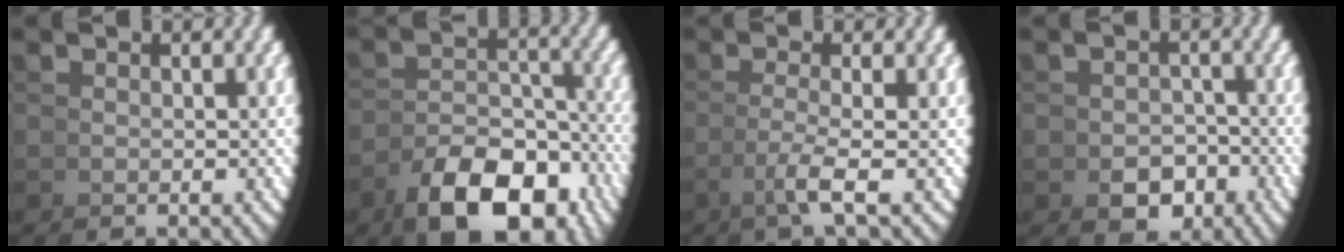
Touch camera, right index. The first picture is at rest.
{"total": 8.3, "force": [-4.6, 3.9, 5.7], "torque": [-0.087, -0.027, -0.056]}
{"total": 2.7, "force": [-0.5, -0.8, 2.6], "torque": [-0.054, -0.006, -0.003]}
{"total": 3.1, "force": [-1.8, 2.2, 1.2], "torque": [-0.001, -0.012, -0.024]}